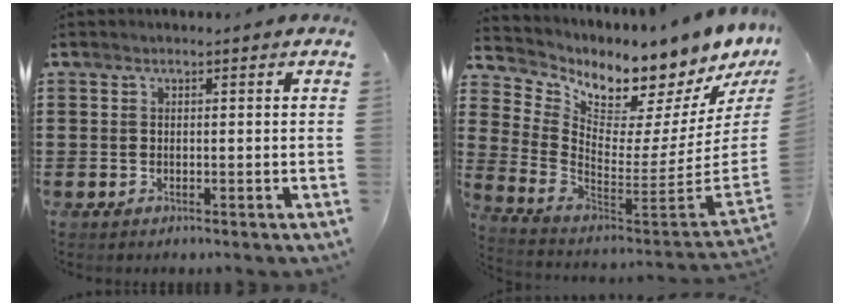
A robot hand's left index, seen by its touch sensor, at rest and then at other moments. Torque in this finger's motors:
{"motor_torque": [2.14, 0.00, 0.44, 0.05]}